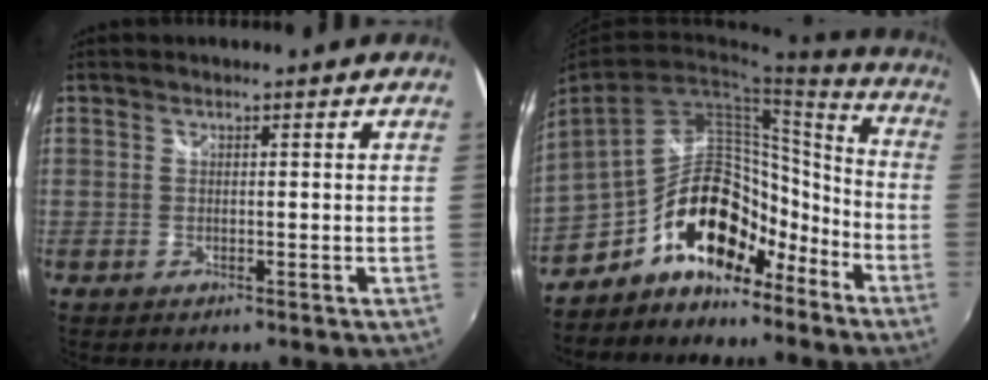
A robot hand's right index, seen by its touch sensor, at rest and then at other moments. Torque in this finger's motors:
{"motor_torque": [0.41, -0.44, 0.28, -0.03]}